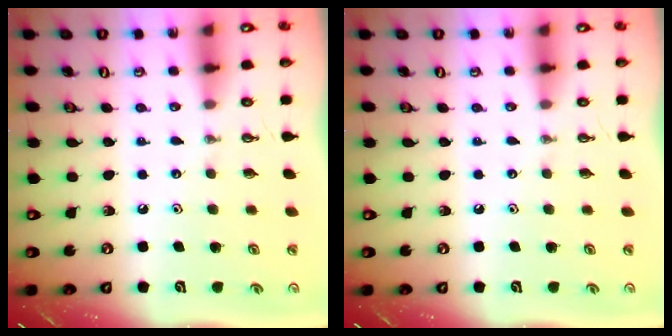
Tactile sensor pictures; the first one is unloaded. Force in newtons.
{"total": 0.0}